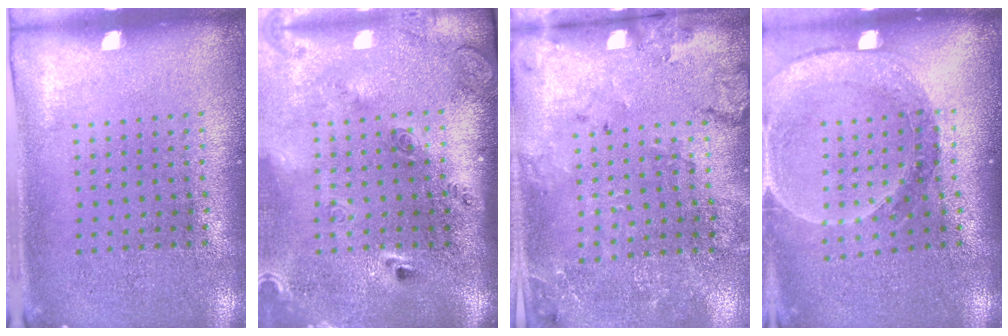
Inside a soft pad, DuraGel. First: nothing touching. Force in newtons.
{"total": 2.9, "press": 2.0, "slide": 2.1}
{"total": 1.8, "press": 1.6, "slide": 0.7}
{"total": 1.6, "press": 1.6, "slide": 0.2}